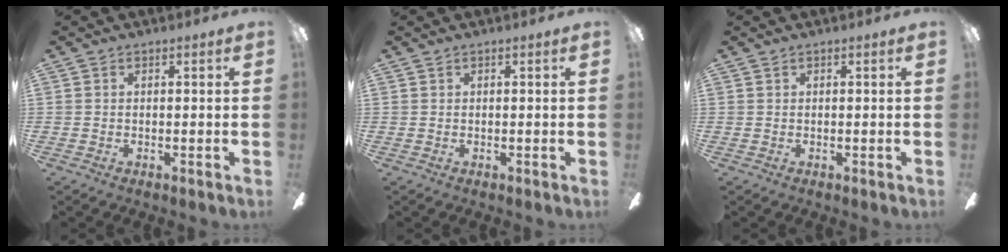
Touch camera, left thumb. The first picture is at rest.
{"total": 0.0}
{"total": 0.0}